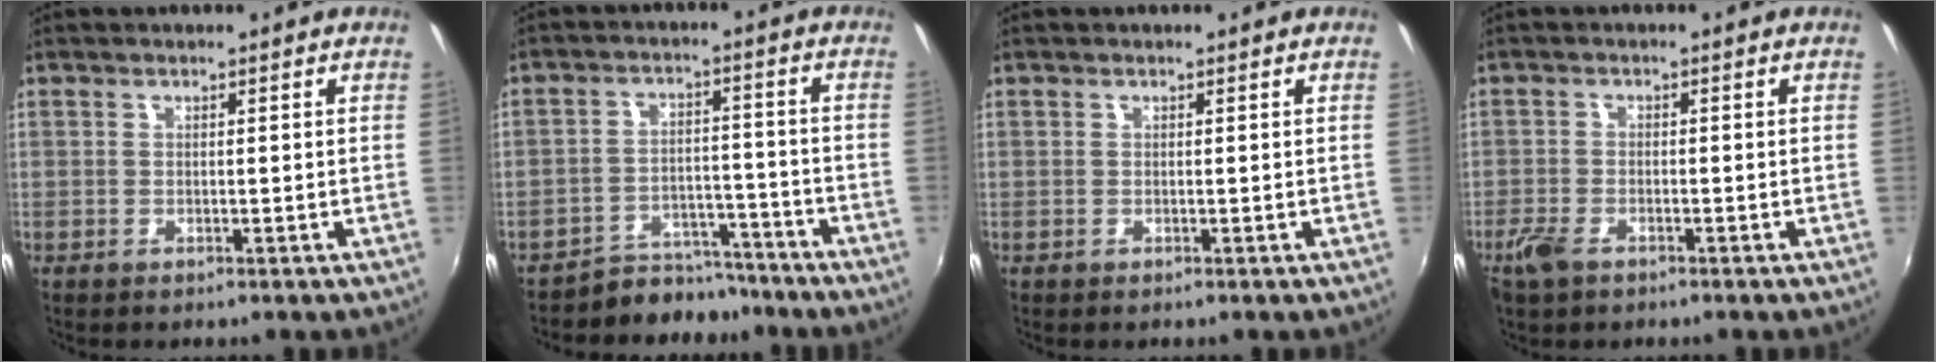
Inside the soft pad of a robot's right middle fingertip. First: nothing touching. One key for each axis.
{"total": 8.0, "fx": -7.2, "fy": 3.4, "fz": 0.2, "tx": -0.011, "ty": 0.026, "tz": -0.104}
{"total": 0.0}
{"total": 4.1, "fx": -2.8, "fy": 1.9, "fz": 2.3, "tx": -0.063, "ty": -0.007, "tz": -0.055}